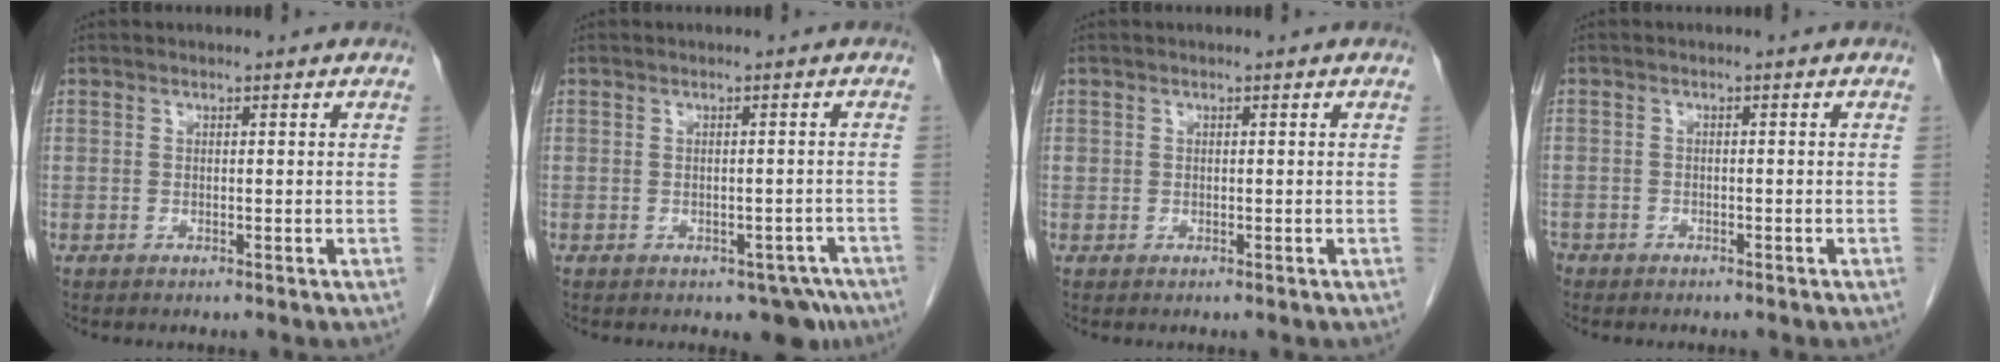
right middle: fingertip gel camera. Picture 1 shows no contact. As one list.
[{"total": 4.5, "force": [-3.1, 2.6, 1.8], "torque": [-0.001, 0.008, -0.036]}, {"total": 0.6, "force": [0.0, 0.6, 0.1], "torque": [0.002, 0.006, 0.001]}, {"total": 2.9, "force": [-2.3, 1.6, 0.7], "torque": [-0.019, -0.002, -0.036]}]